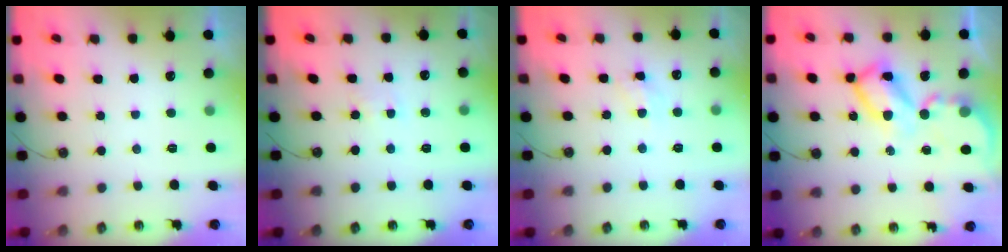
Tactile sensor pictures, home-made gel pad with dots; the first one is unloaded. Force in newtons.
{"total": 2.8, "press": 2.8, "slide": 0.3}
{"total": 5.9, "press": 5.9, "slide": 0.4}
{"total": 13.4, "press": 13.3, "slide": 1.5}